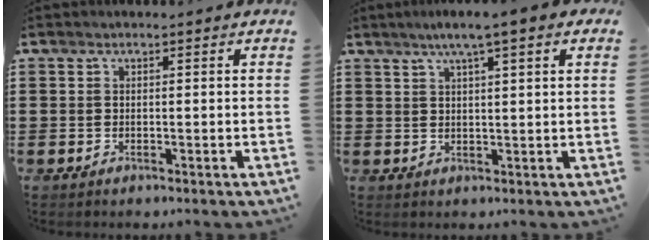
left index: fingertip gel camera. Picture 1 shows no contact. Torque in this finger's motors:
{"motor_torque": [0.46, 0.87, 0.03, -0.11]}